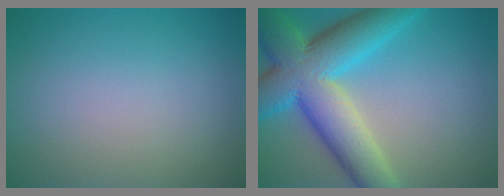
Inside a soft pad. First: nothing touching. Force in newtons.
{"total": 11.6, "press": 11.6, "slide": 0.3}